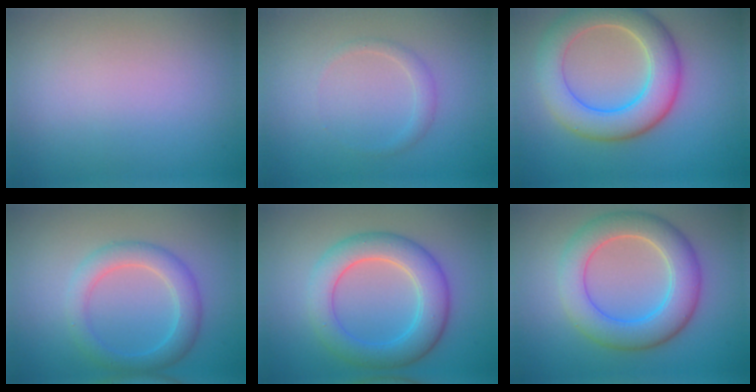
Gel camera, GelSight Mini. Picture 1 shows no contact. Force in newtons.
{"total": 1.1, "press": 1.1, "slide": 0.1}
{"total": 7.1, "press": 7.1, "slide": 0.3}
{"total": 3.6, "press": 3.6, "slide": 0.3}
{"total": 5.8, "press": 5.8, "slide": 0.2}
{"total": 6.6, "press": 6.6, "slide": 0.4}